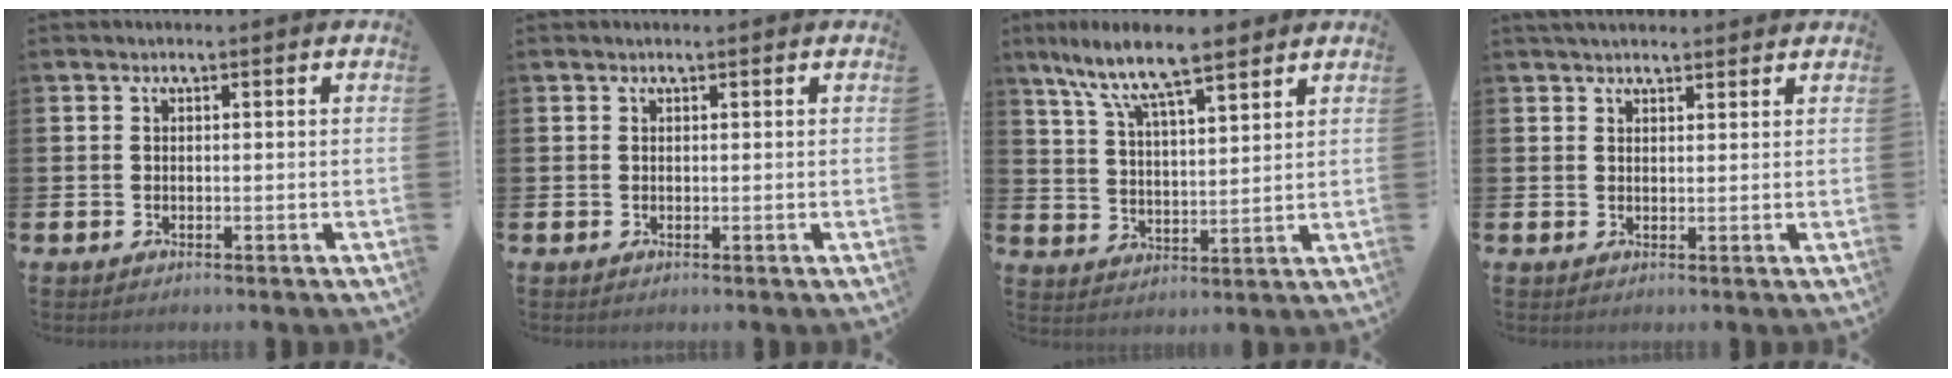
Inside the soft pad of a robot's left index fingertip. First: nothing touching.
{"total": 0.0}
{"total": 9.7, "force": [8.3, 1.8, 4.8], "torque": [-0.124, -0.028, 0.148]}
{"total": 2.6, "force": [2.5, 0.7, 0.5], "torque": [-0.004, -0.007, 0.044]}